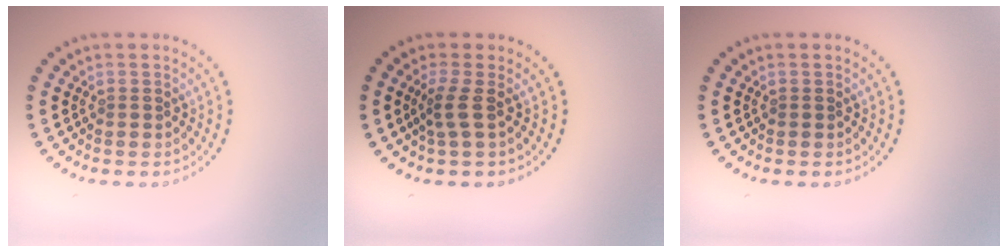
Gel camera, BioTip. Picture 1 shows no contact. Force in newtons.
{"total": 1.8, "press": 1.1, "slide": 1.4}
{"total": 0.0}